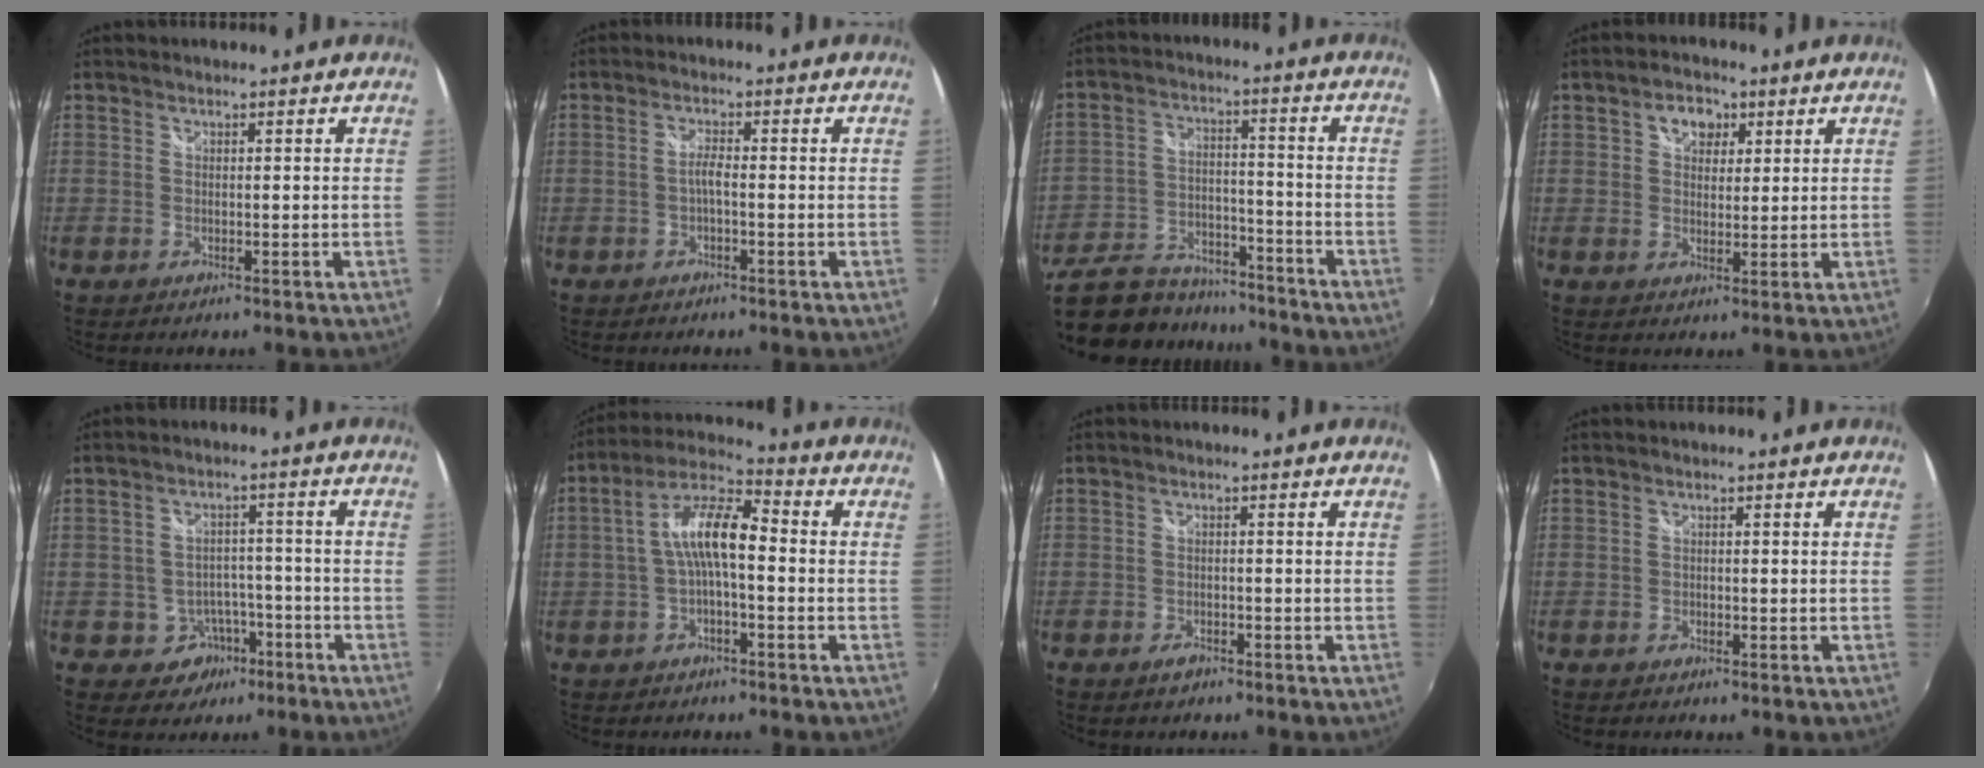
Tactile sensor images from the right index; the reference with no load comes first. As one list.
[{"total": 1.9, "force": [-0.9, 0.1, 1.7], "torque": [-0.033, 0.003, -0.019]}, {"total": 19.6, "force": [-15.5, 9.2, 7.7], "torque": [-0.183, 0.003, -0.229]}, {"total": 5.0, "force": [2.2, 3.7, 2.6], "torque": [-0.035, 0.016, 0.037]}, {"total": 6.3, "force": [-3.6, 5.1, 1.2], "torque": [-0.033, 0.020, -0.039]}, {"total": 9.1, "force": [-1.2, 2.8, 8.5], "torque": [-0.177, 0.022, -0.025]}, {"total": 2.1, "force": [-1.6, 1.1, 0.7], "torque": [-0.016, -0.002, -0.028]}, {"total": 0.6, "force": [-0.4, 0.3, 0.3], "torque": [-0.007, -0.002, -0.008]}]